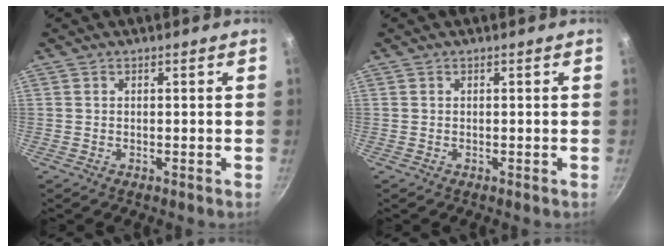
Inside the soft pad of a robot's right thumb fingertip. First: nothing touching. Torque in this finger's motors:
{"motor_torque": [-0.02, 0.02, 0.00, 0.00, 0.00]}